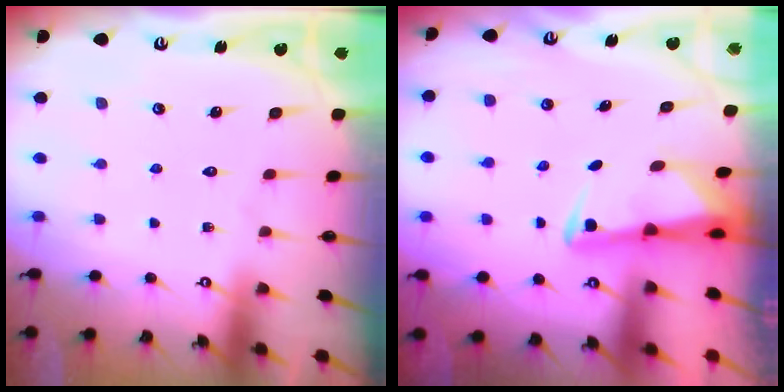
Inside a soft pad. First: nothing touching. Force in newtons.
{"total": 3.0, "press": 3.0, "slide": 0.5}